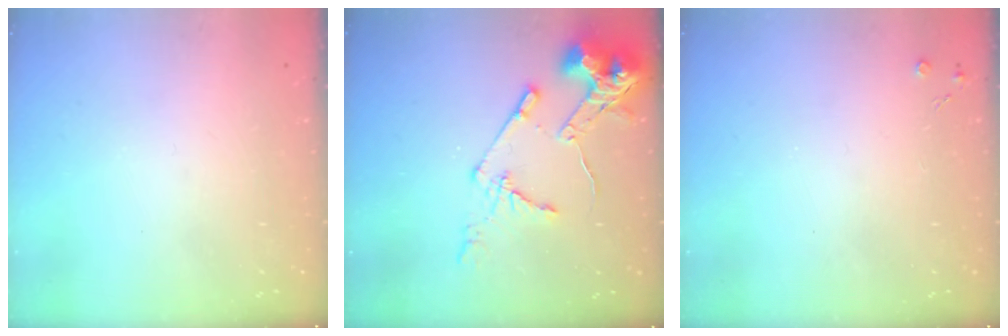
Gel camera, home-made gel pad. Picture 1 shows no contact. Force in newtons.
{"total": 14.5, "press": 14.4, "slide": 1.5}
{"total": 2.5, "press": 2.5, "slide": 0.5}